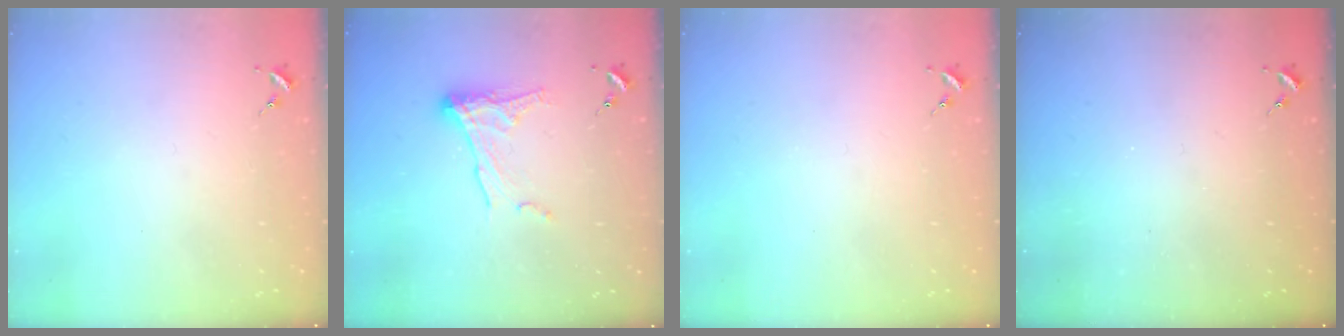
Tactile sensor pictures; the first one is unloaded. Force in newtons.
{"total": 10.1, "press": 10.1, "slide": 0.8}
{"total": 0.0}
{"total": 0.0}